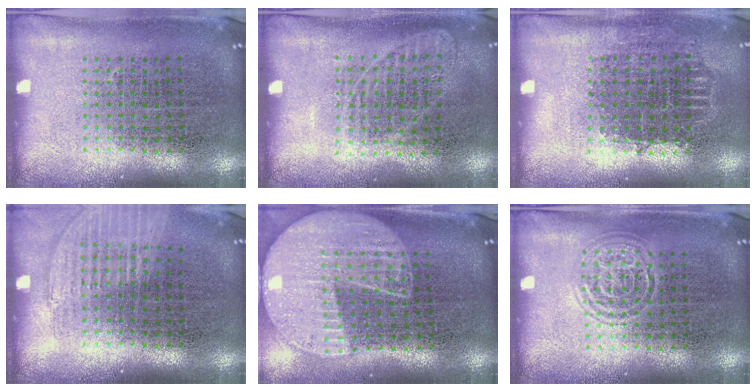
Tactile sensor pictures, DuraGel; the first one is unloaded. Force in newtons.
{"total": 1.0, "press": 1.0, "slide": 0.3}
{"total": 0.7, "press": 0.7, "slide": 0.2}
{"total": 1.2, "press": 1.2, "slide": 0.3}
{"total": 2.3, "press": 2.0, "slide": 1.1}
{"total": 1.3, "press": 1.3, "slide": 0.1}